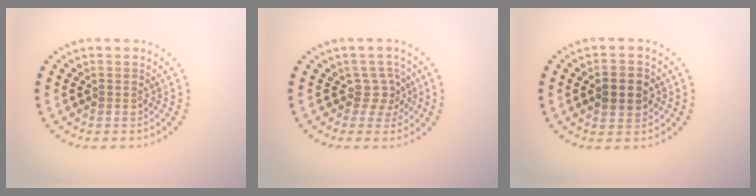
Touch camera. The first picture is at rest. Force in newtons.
{"total": 2.2, "press": 1.7, "slide": 1.4}
{"total": 2.9, "press": 2.9, "slide": 0.2}